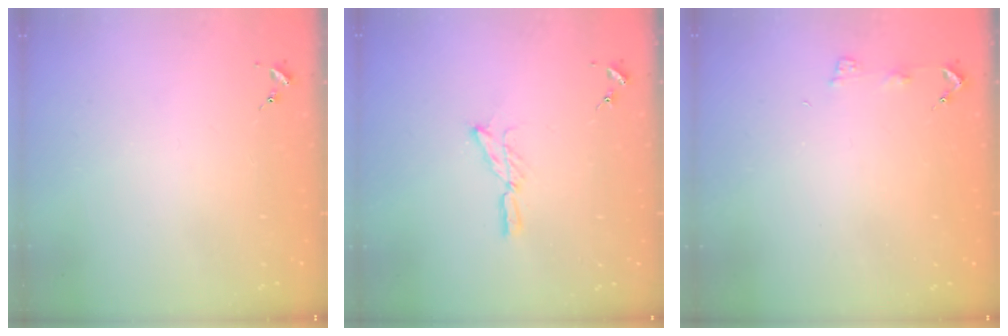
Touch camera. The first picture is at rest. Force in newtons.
{"total": 8.4, "press": 8.3, "slide": 0.2}
{"total": 3.6, "press": 3.6, "slide": 0.4}